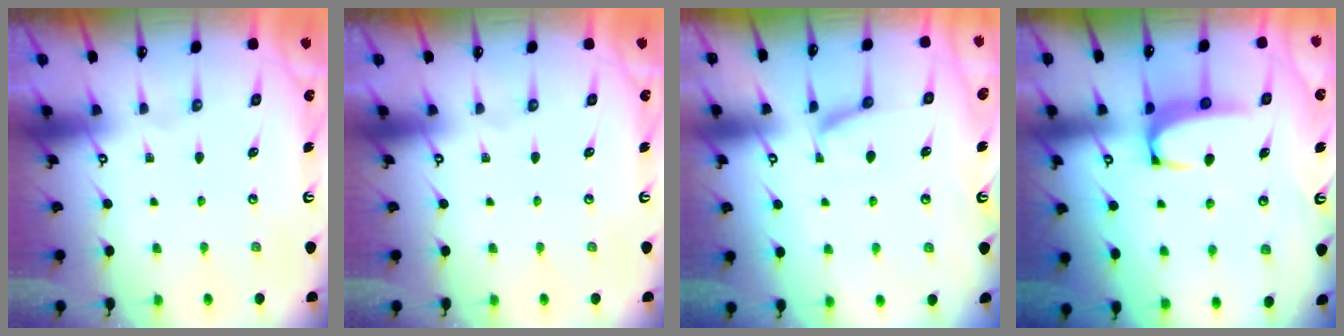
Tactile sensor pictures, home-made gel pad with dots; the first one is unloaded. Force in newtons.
{"total": 0.0}
{"total": 2.3, "press": 2.0, "slide": 1.1}
{"total": 2.2, "press": 2.1, "slide": 0.7}